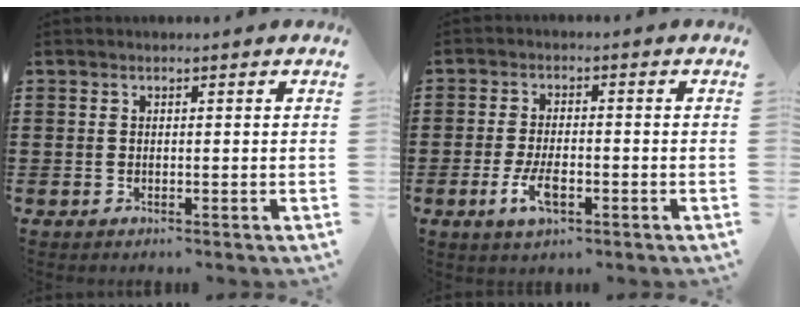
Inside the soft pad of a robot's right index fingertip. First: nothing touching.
{"total": 5.0, "force": [-1.9, 1.8, 4.3], "torque": [-0.093, -0.005, -0.036]}